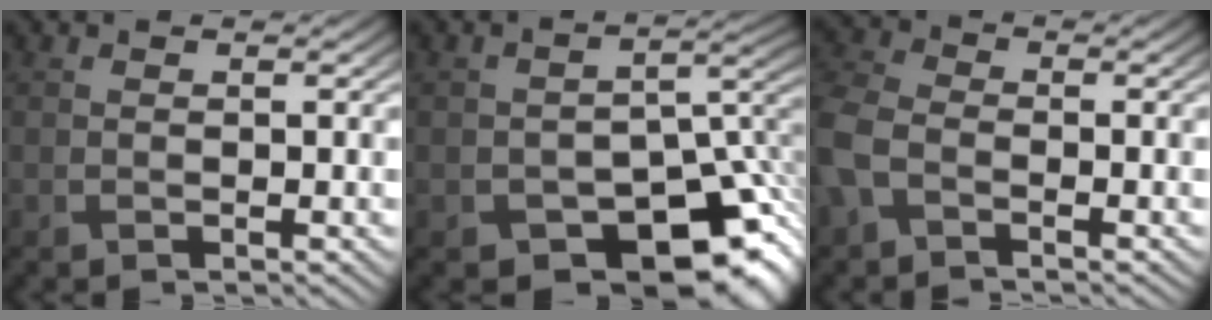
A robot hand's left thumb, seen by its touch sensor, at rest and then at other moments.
{"total": 12.9, "force": [-7.2, 8.1, 7.1], "torque": [-0.086, -0.010, -0.115]}
{"total": 6.0, "force": [-2.7, 4.1, 3.5], "torque": [-0.106, -0.009, -0.068]}